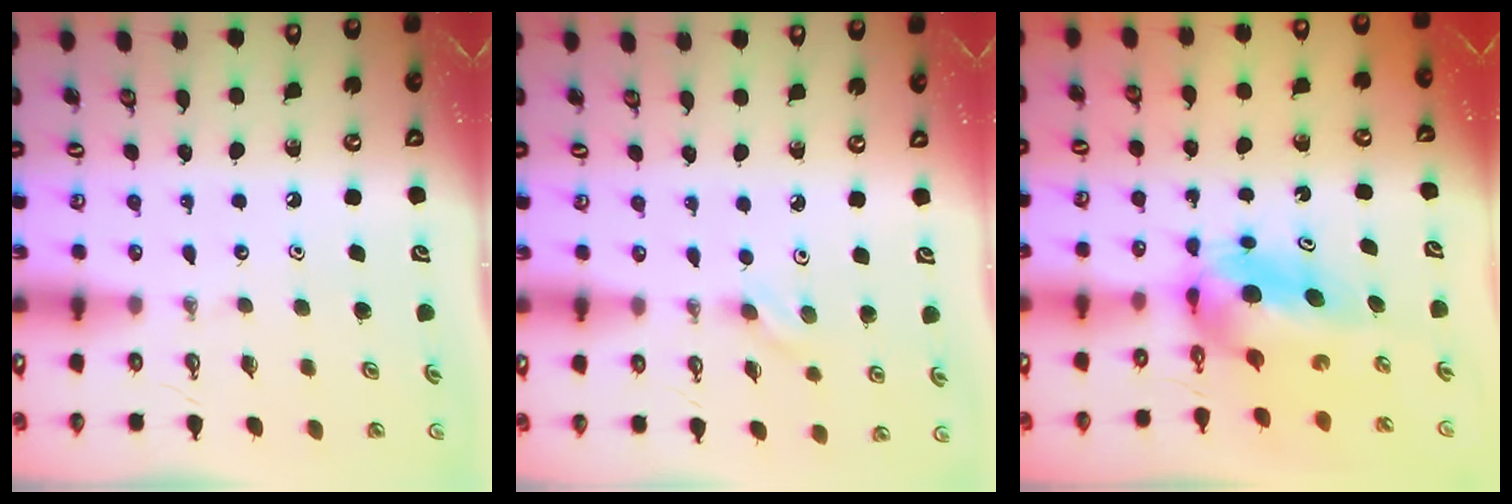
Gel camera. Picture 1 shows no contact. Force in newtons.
{"total": 3.0, "press": 2.6, "slide": 1.5}
{"total": 6.0, "press": 5.9, "slide": 0.7}